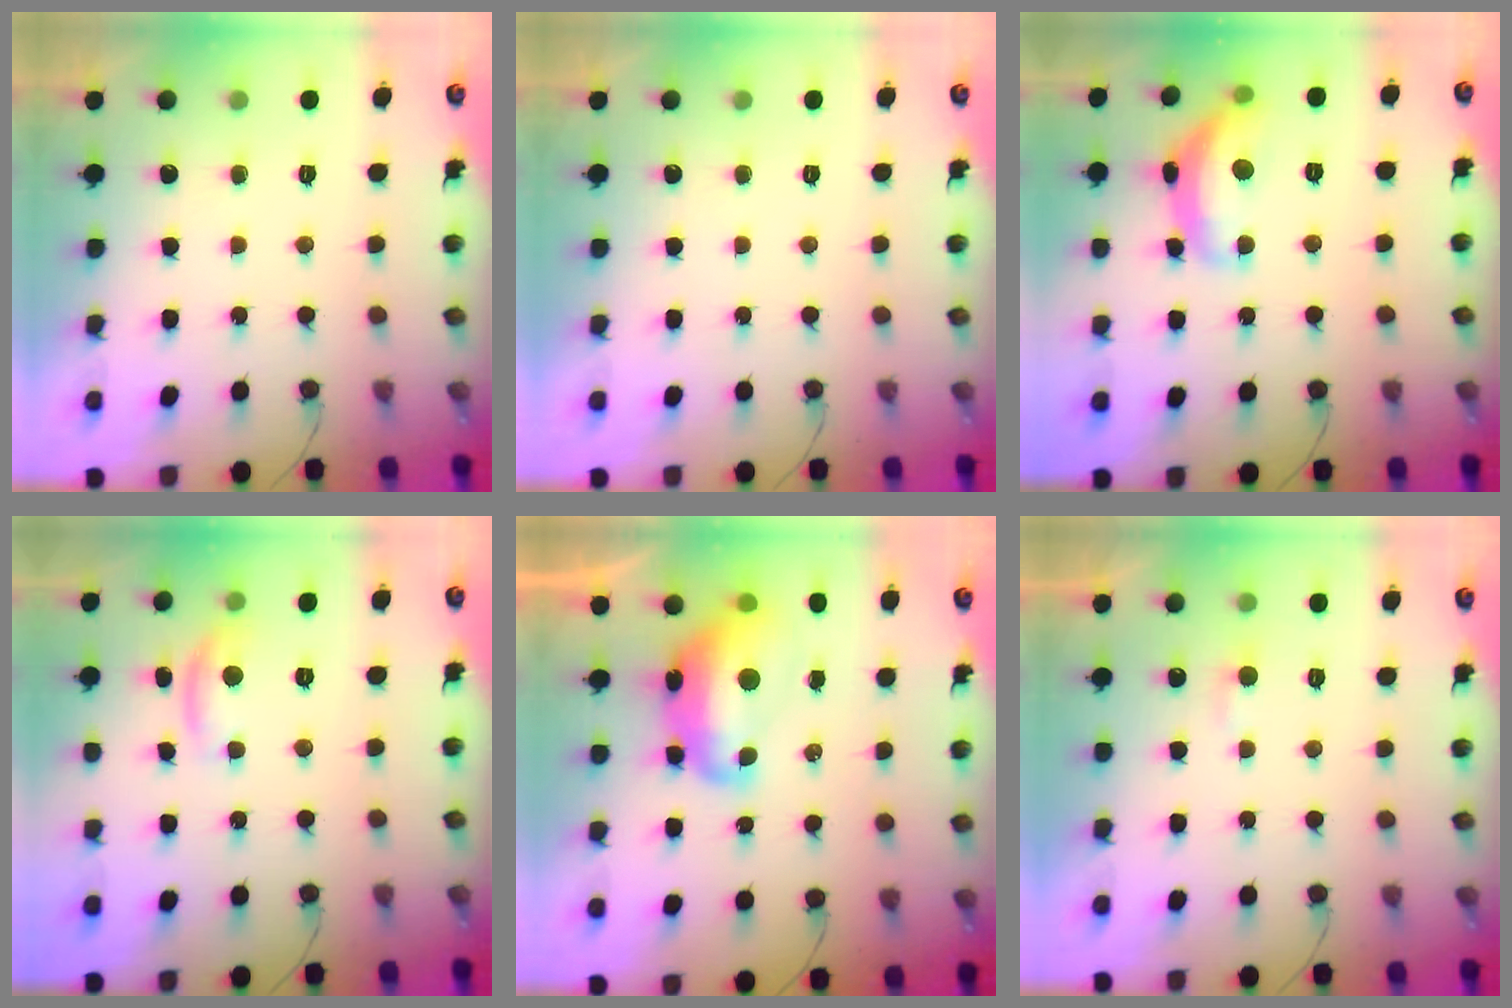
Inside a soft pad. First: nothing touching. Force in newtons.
{"total": 0.0}
{"total": 14.0, "press": 14.0, "slide": 0.8}
{"total": 7.3, "press": 7.3, "slide": 0.1}
{"total": 14.1, "press": 14.0, "slide": 1.6}
{"total": 2.7, "press": 2.7, "slide": 0.3}